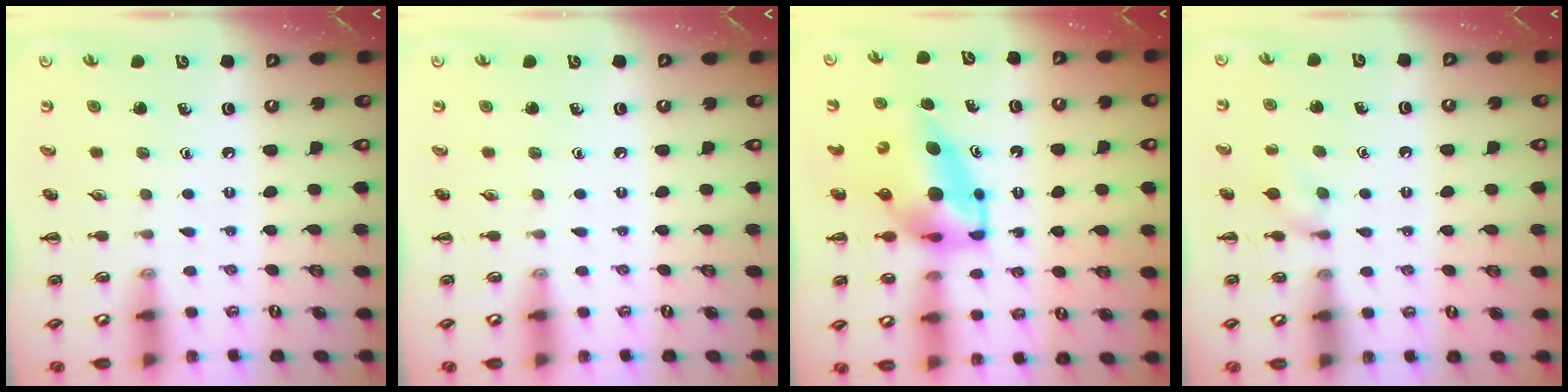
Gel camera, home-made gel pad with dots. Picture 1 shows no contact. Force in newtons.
{"total": 0.0}
{"total": 7.1, "press": 6.9, "slide": 1.8}
{"total": 3.6, "press": 3.3, "slide": 1.4}